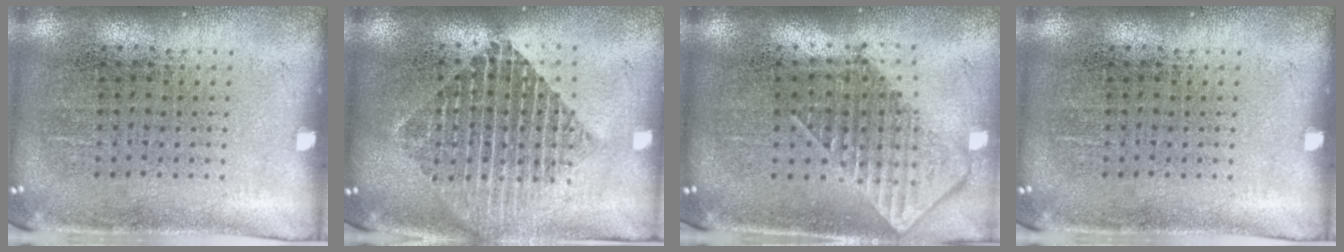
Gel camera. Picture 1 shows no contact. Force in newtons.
{"total": 2.0, "press": 1.6, "slide": 1.2}
{"total": 1.9, "press": 1.5, "slide": 1.2}
{"total": 0.0}